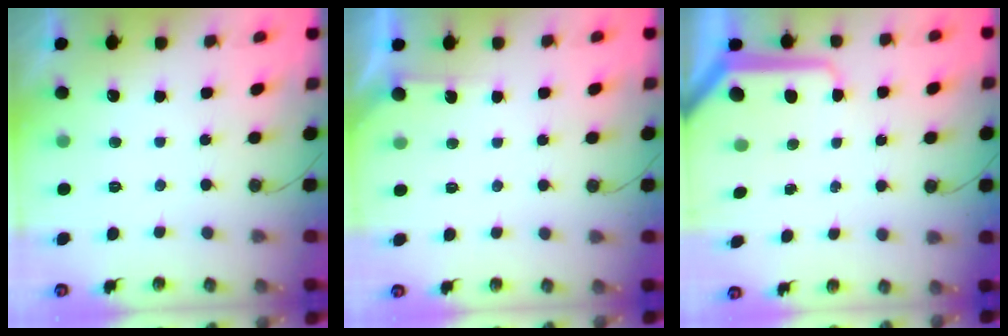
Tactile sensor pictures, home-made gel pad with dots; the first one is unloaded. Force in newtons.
{"total": 2.8, "press": 2.8, "slide": 0.3}
{"total": 8.4, "press": 8.4, "slide": 0.8}